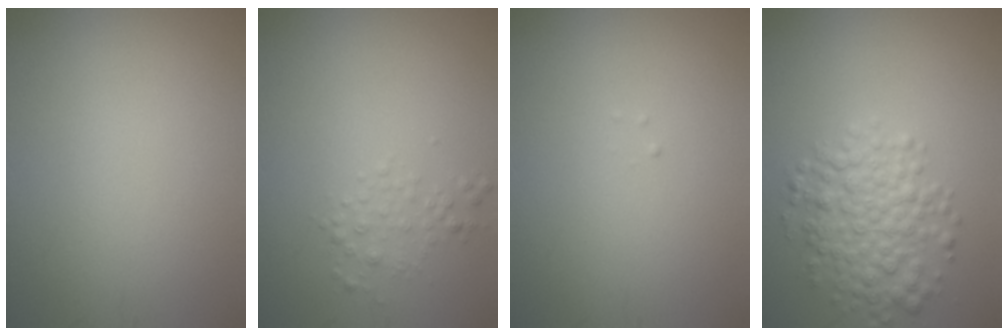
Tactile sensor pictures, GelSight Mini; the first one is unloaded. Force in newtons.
{"total": 1.5, "press": 1.5, "slide": 0.0}
{"total": 0.0}
{"total": 4.9, "press": 4.9, "slide": 0.1}